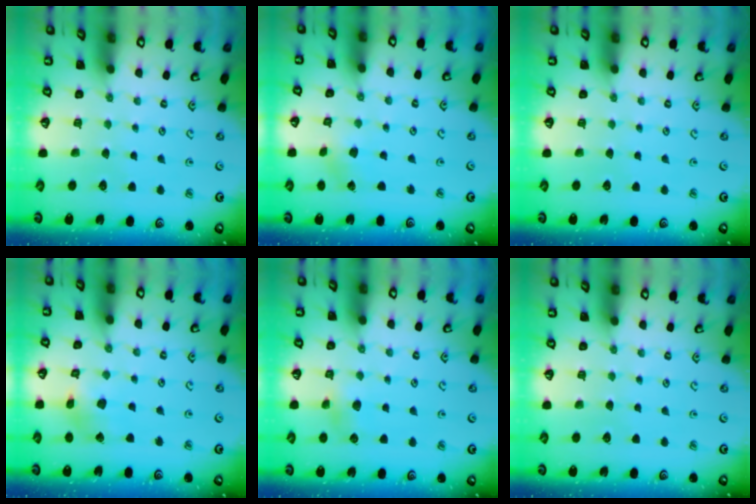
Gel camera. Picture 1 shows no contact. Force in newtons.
{"total": 1.4, "press": 1.4, "slide": 0.2}
{"total": 0.0}
{"total": 5.8, "press": 5.8, "slide": 0.6}
{"total": 3.8, "press": 3.7, "slide": 0.8}
{"total": 0.0}